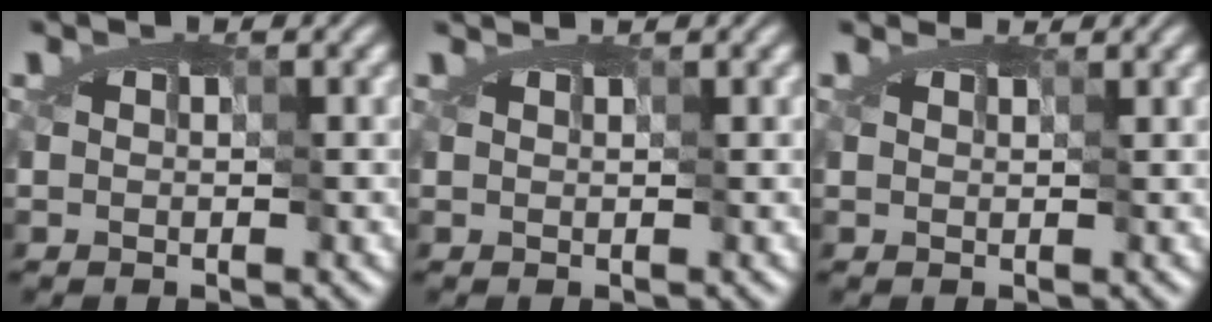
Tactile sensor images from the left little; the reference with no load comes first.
{"total": 0.9, "force": [0.8, 0.2, 0.3], "torque": [-0.012, 0.002, 0.019]}
{"total": 0.9, "force": [0.8, 0.0, -0.4], "torque": [-0.004, -0.011, 0.024]}